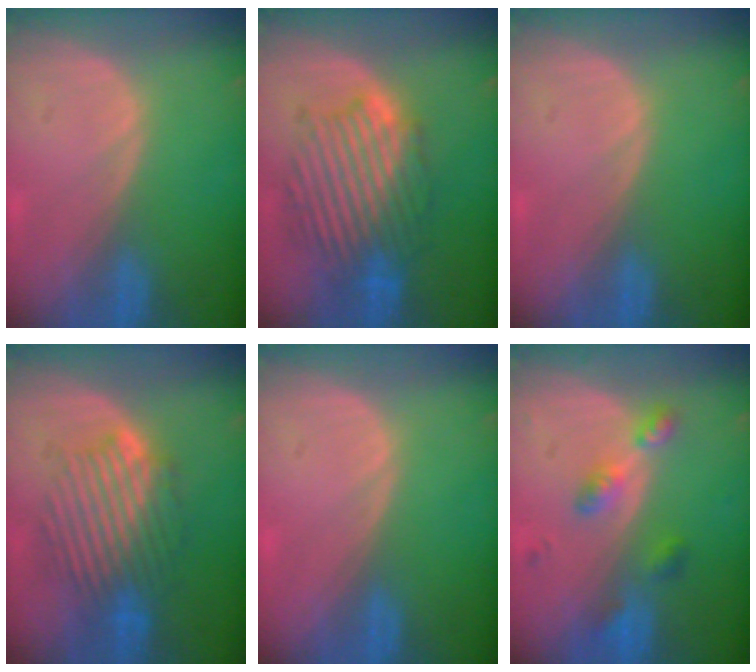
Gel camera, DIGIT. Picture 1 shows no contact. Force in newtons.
{"total": 9.4, "press": 9.4, "slide": 0.2}
{"total": 0.0}
{"total": 8.9, "press": 8.6, "slide": 2.3}
{"total": 0.0}
{"total": 4.6, "press": 4.6, "slide": 0.6}